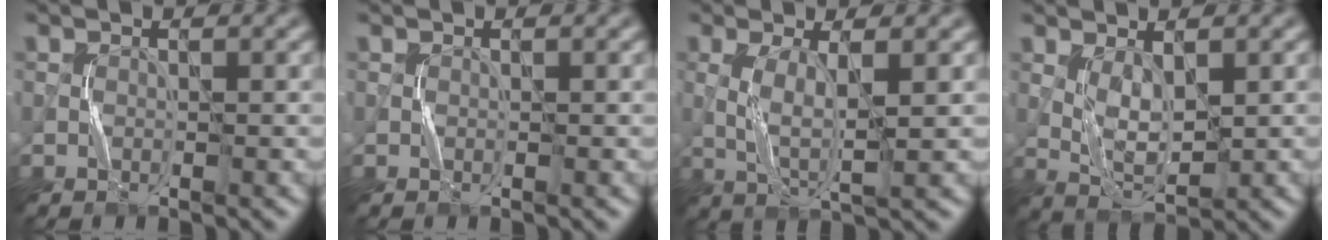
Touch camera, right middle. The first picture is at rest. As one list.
[{"total": 0.0}, {"total": 4.0, "force": [0.4, 0.8, 3.9], "torque": [-0.087, 0.001, 0.010]}, {"total": 3.5, "force": [0.9, 1.5, 3.0], "torque": [-0.064, -0.005, 0.024]}]